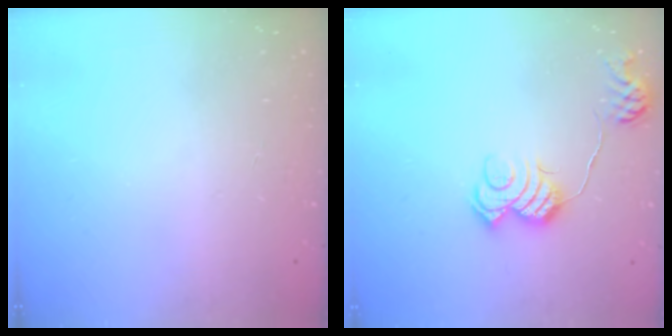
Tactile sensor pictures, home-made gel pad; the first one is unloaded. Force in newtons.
{"total": 11.4, "press": 11.4, "slide": 0.5}